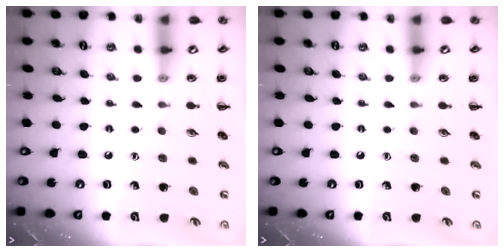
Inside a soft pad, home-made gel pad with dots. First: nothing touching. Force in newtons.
{"total": 0.0}